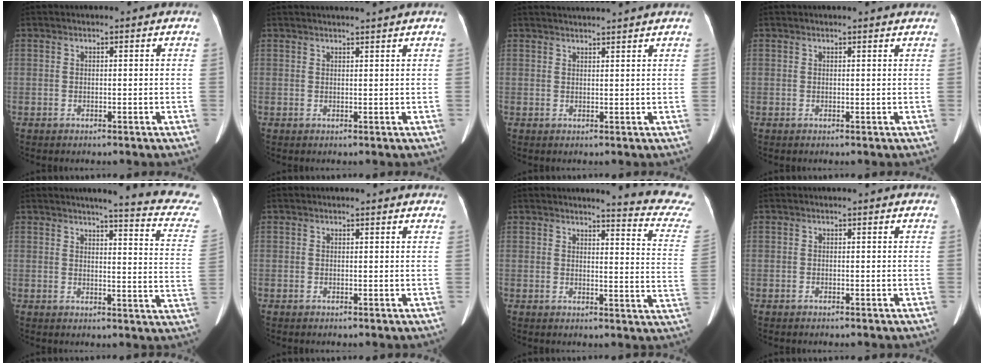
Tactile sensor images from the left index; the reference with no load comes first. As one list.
[{"total": 3.3, "force": [3.0, -0.8, 1.2], "torque": [-0.014, 0.011, 0.040]}, {"total": 5.3, "force": [5.0, -0.8, 1.4], "torque": [-0.020, 0.023, 0.063]}, {"total": 2.3, "force": [2.2, 0.0, 0.4], "torque": [-0.009, 0.007, 0.021]}, {"total": 15.9, "force": [14.4, 0.2, 6.8], "torque": [-0.076, -0.079, 0.141]}, {"total": 2.0, "force": [1.8, 0.4, 0.6], "torque": [-0.014, 0.008, 0.011]}, {"total": 12.5, "force": [12.1, -1.0, 3.2], "torque": [-0.029, -0.109, 0.107]}, {"total": 0.0}]